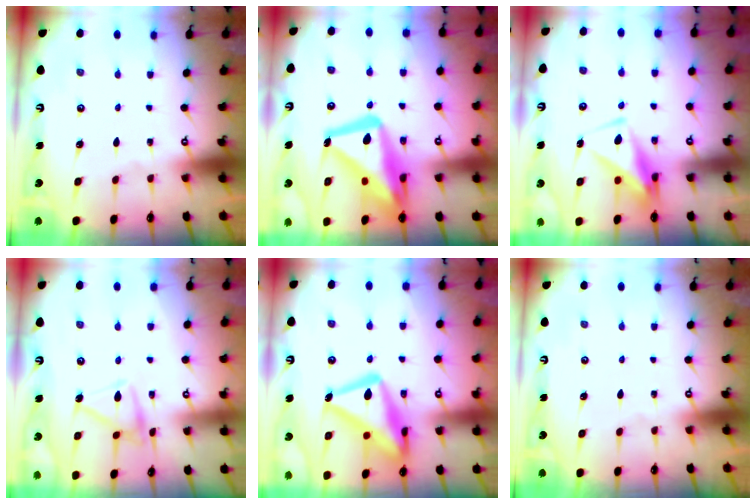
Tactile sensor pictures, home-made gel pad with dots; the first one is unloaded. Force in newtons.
{"total": 19.4, "press": 19.4, "slide": 1.5}
{"total": 7.5, "press": 7.4, "slide": 1.5}
{"total": 13.2, "press": 13.2, "slide": 0.5}
{"total": 20.5, "press": 20.4, "slide": 1.7}
{"total": 0.0}